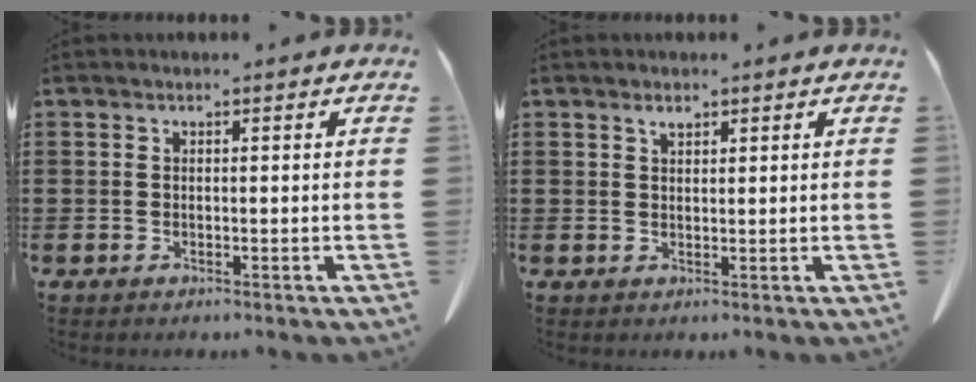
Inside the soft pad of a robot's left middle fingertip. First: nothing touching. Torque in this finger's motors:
{"motor_torque": [0.07, 0.07, 0.01, 0.03]}